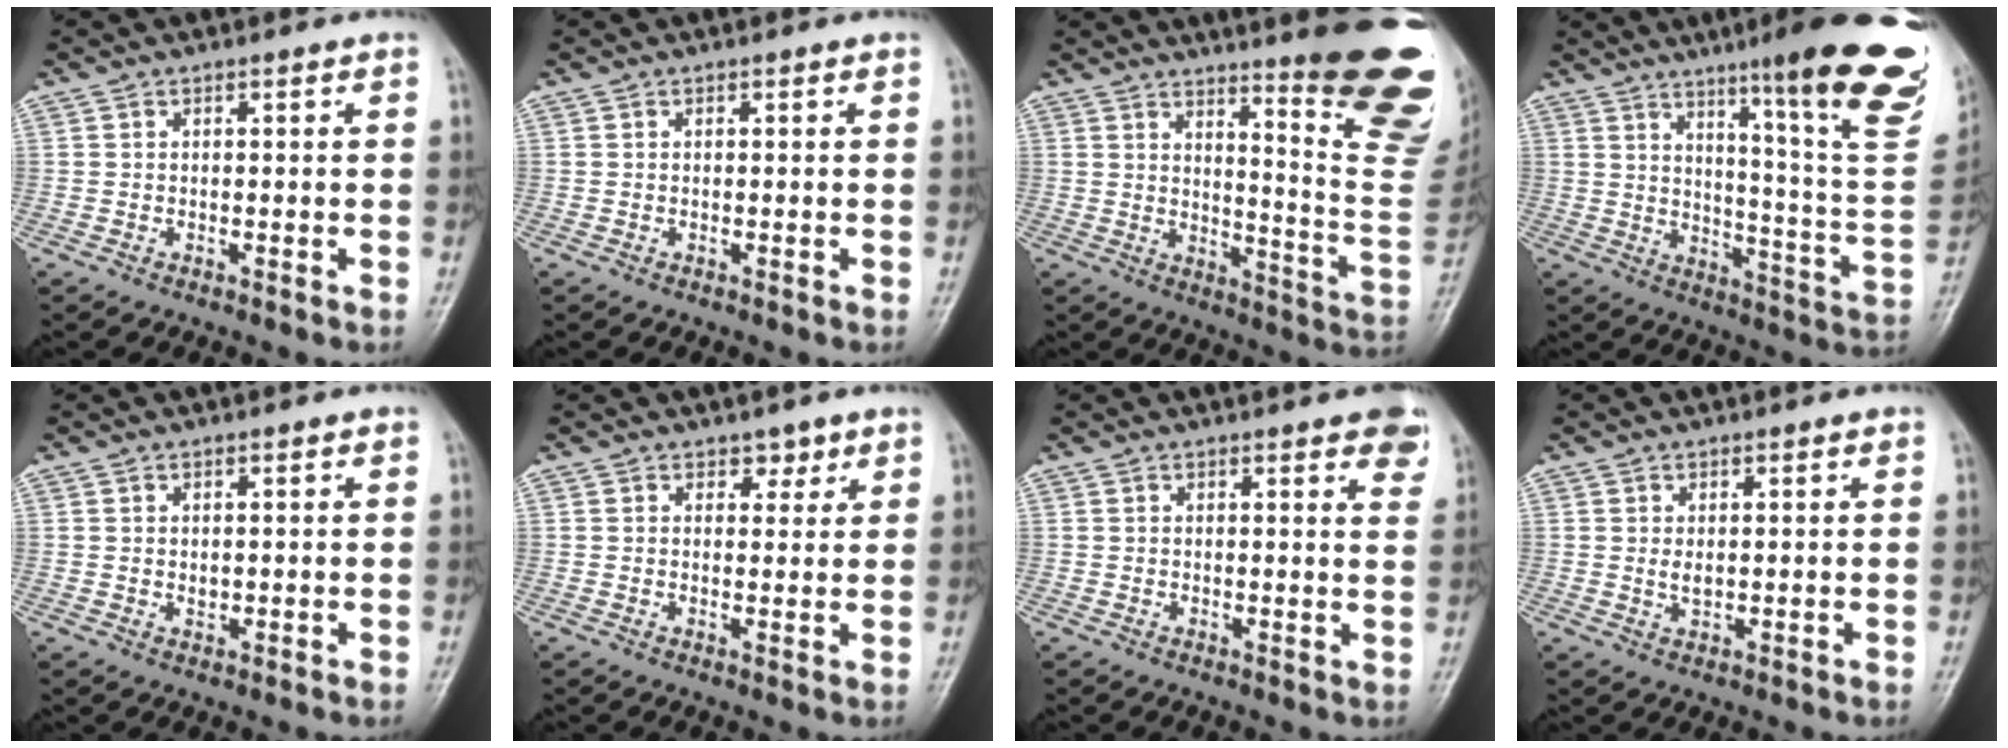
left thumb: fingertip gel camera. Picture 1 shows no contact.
{"total": 0.0}
{"total": 23.1, "force": [14.5, 3.9, 17.5], "torque": [-0.189, -0.111, 0.185]}
{"total": 24.8, "force": [14.6, 2.8, 19.9], "torque": [-0.241, -0.074, 0.202]}
{"total": 1.2, "force": [0.3, 0.8, 0.8], "torque": [-0.009, -0.004, 0.007]}
{"total": 2.5, "force": [1.8, 1.6, 0.9], "torque": [0.009, -0.010, 0.023]}
{"total": 6.8, "force": [4.7, 1.9, 4.6], "torque": [-0.037, -0.014, 0.047]}
{"total": 1.8, "force": [0.5, 1.0, 1.4], "torque": [-0.021, -0.006, 0.012]}